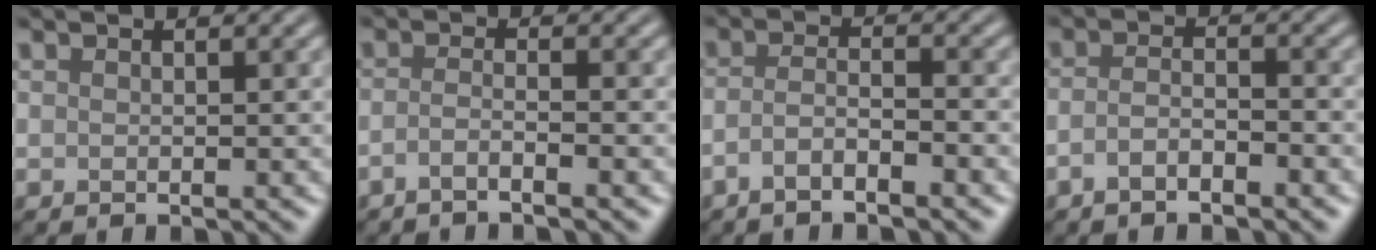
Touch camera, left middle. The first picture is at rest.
{"total": 2.0, "force": [-1.3, 0.4, 1.5], "torque": [-0.022, -0.003, -0.037]}
{"total": 2.8, "force": [-1.7, 0.7, 2.1], "torque": [-0.041, 0.004, -0.041]}
{"total": 2.5, "force": [-1.4, 0.7, 1.9], "torque": [-0.036, 0.005, -0.031]}